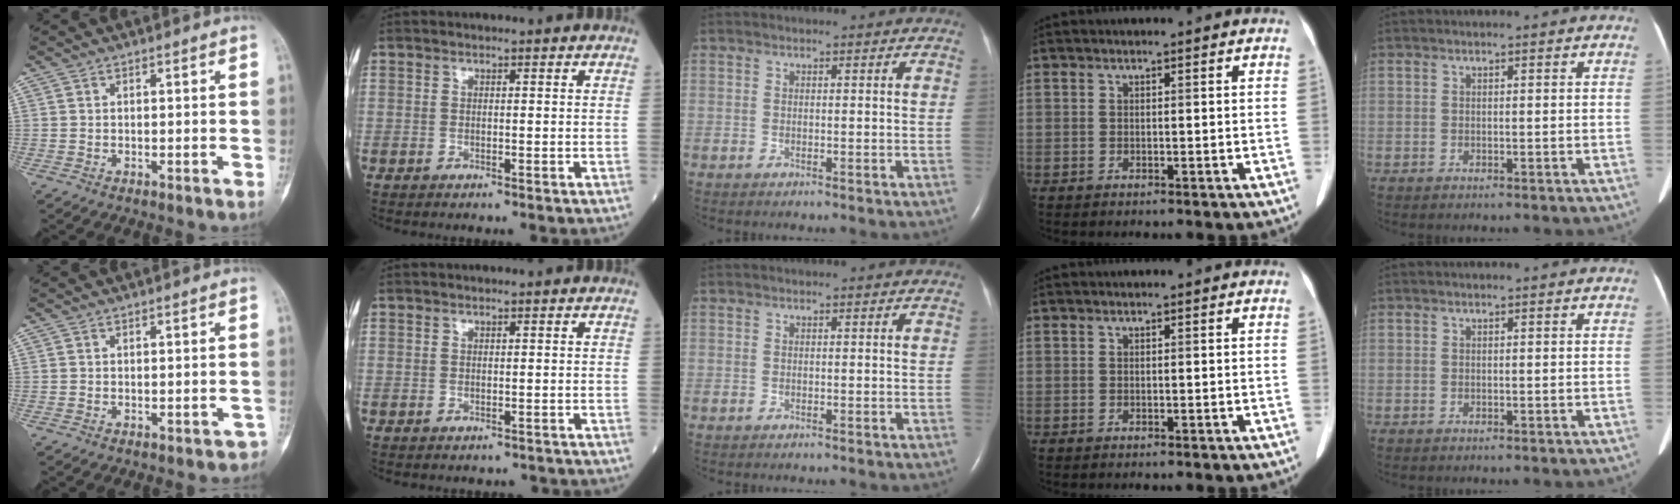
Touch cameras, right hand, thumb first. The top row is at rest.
{"thumb": {"total": 1.8, "force": [-1.4, 1.1, 0.1], "torque": [0.004, 0.020, -0.017]}, "index": {"total": 0.8, "force": [-0.7, 0.5, 0.0], "torque": [0.000, 0.000, -0.009]}}